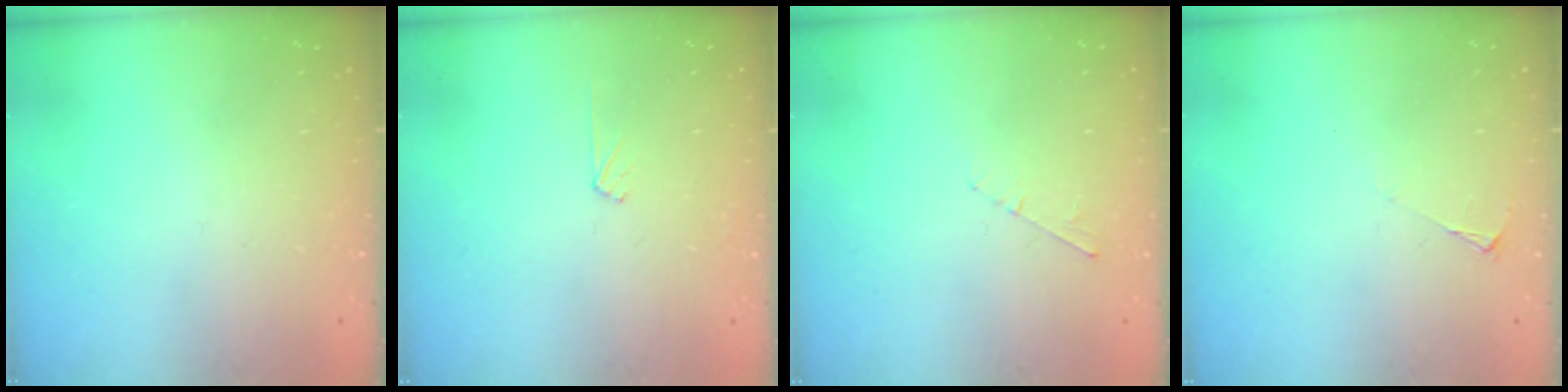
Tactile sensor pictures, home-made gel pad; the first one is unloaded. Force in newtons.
{"total": 3.9, "press": 3.8, "slide": 0.5}
{"total": 2.8, "press": 2.8, "slide": 0.4}
{"total": 2.1, "press": 2.0, "slide": 0.4}